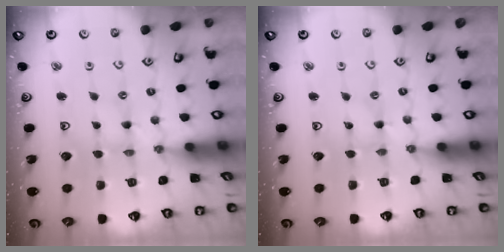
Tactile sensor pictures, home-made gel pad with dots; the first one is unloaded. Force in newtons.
{"total": 0.0}